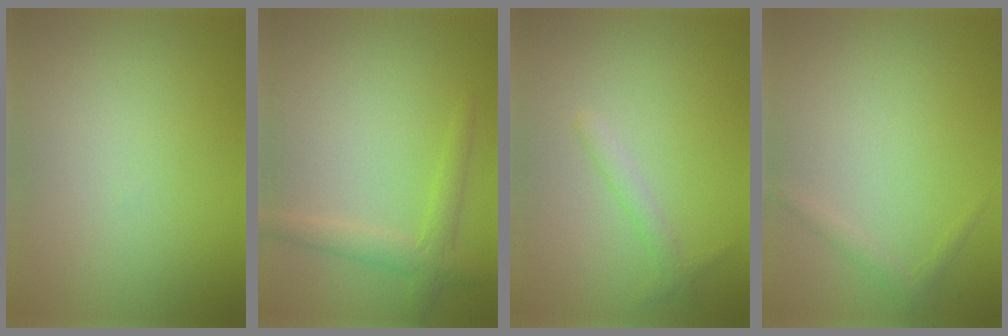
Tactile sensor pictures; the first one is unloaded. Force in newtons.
{"total": 2.6, "press": 2.6, "slide": 0.1}
{"total": 1.4, "press": 1.4, "slide": 0.0}
{"total": 1.0, "press": 1.0, "slide": 0.0}